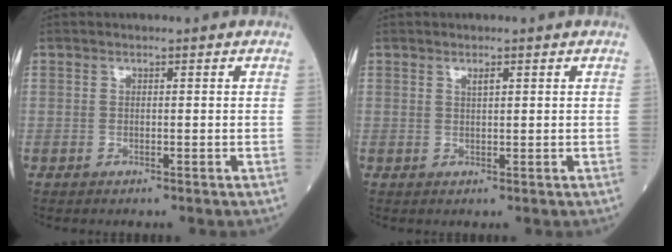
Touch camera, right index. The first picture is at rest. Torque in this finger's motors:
{"motor_torque": [-0.03, 0.03, 0.00, 0.00]}